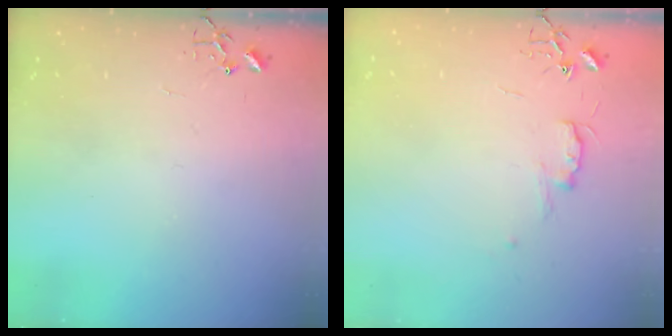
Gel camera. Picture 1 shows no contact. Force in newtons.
{"total": 5.8, "press": 5.7, "slide": 0.7}